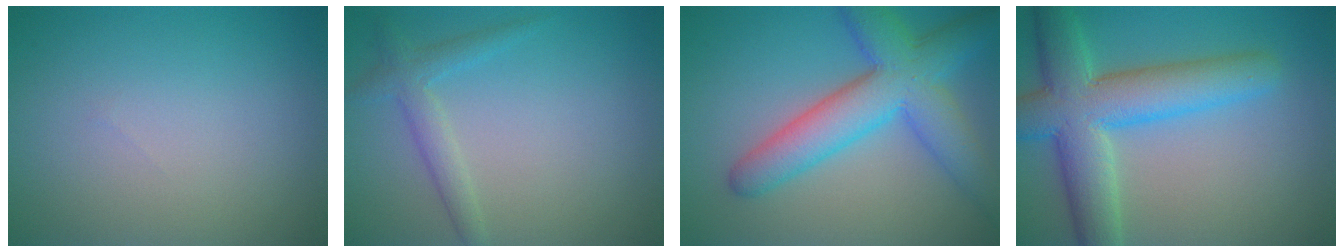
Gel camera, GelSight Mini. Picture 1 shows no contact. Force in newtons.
{"total": 2.3, "press": 2.3, "slide": 0.1}
{"total": 7.9, "press": 7.9, "slide": 0.3}
{"total": 8.6, "press": 8.6, "slide": 0.4}